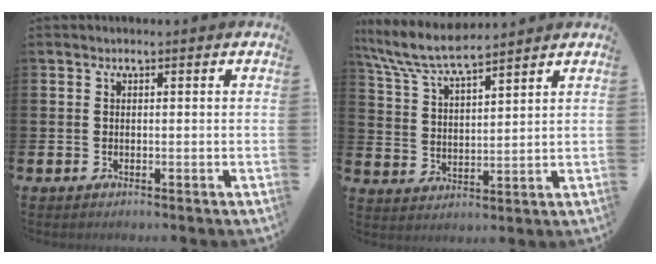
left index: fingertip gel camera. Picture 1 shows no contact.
{"total": 7.4, "force": [6.9, 0.8, 2.6], "torque": [-0.080, -0.033, 0.123]}